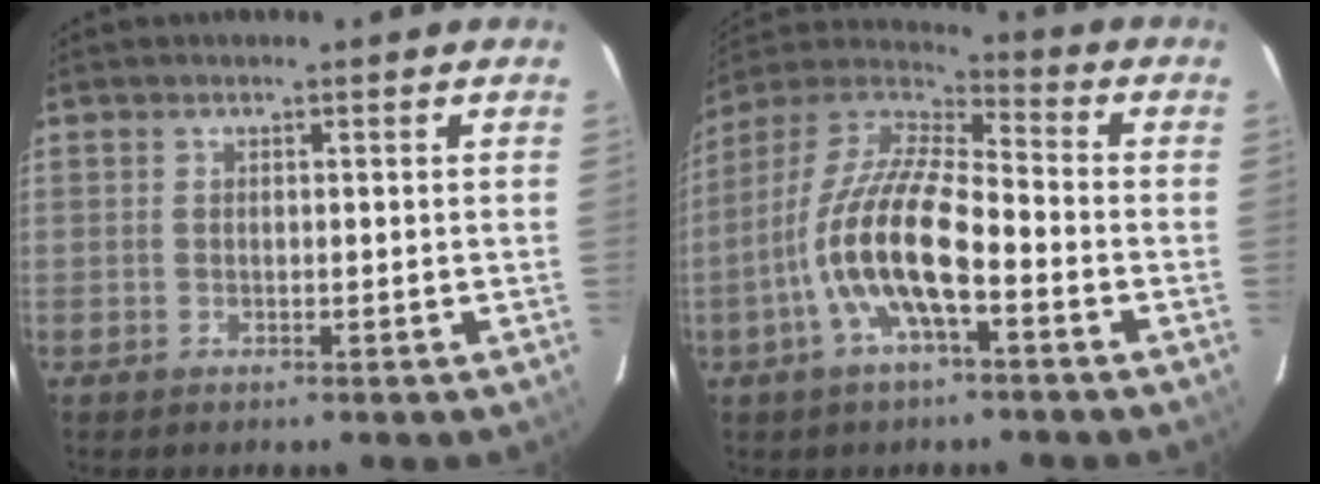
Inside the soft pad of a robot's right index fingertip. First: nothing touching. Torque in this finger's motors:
{"motor_torque": [1.32, -0.81, 1.05, 0.21]}